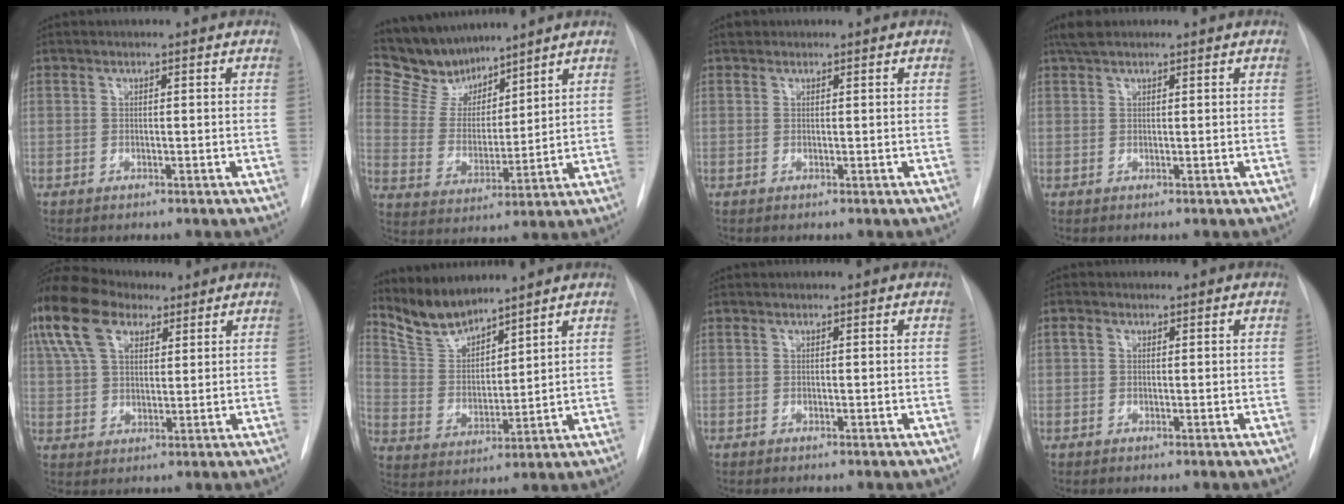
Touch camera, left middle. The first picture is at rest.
{"total": 9.9, "force": [9.2, 3.3, 1.5], "torque": [-0.040, 0.013, 0.186]}
{"total": 0.8, "force": [0.6, 0.5, 0.0], "torque": [-0.001, 0.010, 0.008]}
{"total": 2.5, "force": [2.0, 0.8, 1.3], "torque": [-0.024, 0.015, 0.037]}
{"total": 18.6, "force": [10.7, 10.6, 10.8], "torque": [-0.281, 0.064, 0.195]}
{"total": 8.2, "force": [7.7, 1.7, 2.0], "torque": [-0.046, 0.002, 0.163]}
{"total": 0.0}
{"total": 1.3, "force": [0.5, 1.0, 0.7], "torque": [-0.016, 0.012, 0.007]}